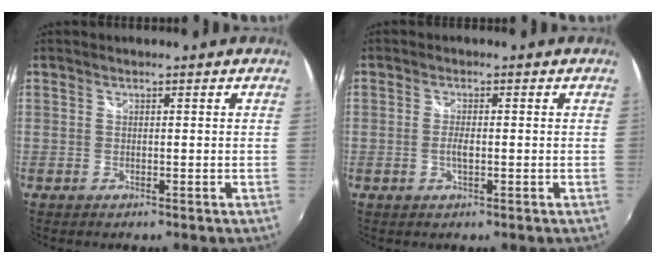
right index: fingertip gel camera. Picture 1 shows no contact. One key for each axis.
{"total": 2.0, "fx": -0.4, "fy": 0.6, "fz": 1.9, "tx": -0.038, "ty": -0.002, "tz": -0.008}